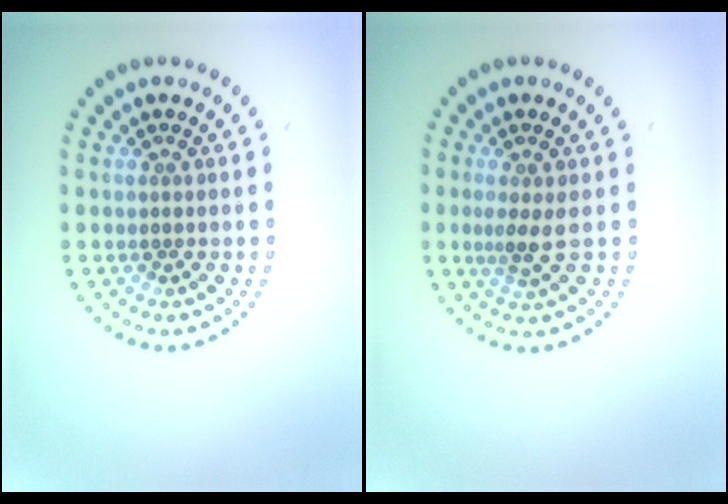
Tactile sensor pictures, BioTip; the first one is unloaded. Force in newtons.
{"total": 2.0, "press": 1.6, "slide": 1.3}